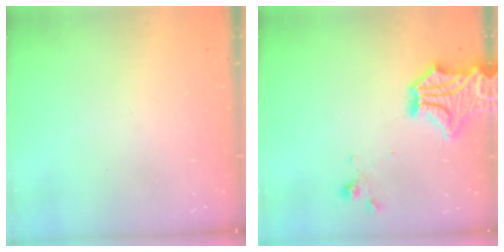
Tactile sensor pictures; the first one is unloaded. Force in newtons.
{"total": 5.2, "press": 4.6, "slide": 2.5}